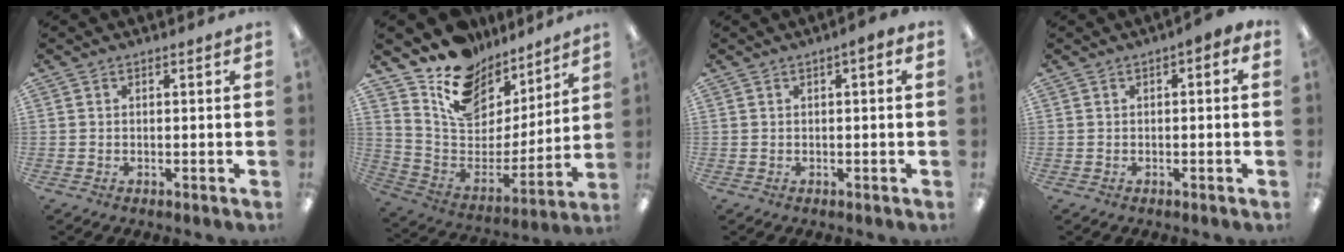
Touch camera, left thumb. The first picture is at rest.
{"total": 16.0, "force": [12.2, 9.2, 4.7], "torque": [-0.095, -0.095, 0.224]}
{"total": 1.9, "force": [0.1, 0.5, 1.8], "torque": [-0.034, 0.004, 0.001]}
{"total": 1.7, "force": [-0.5, 0.8, 1.4], "torque": [-0.027, 0.007, -0.012]}